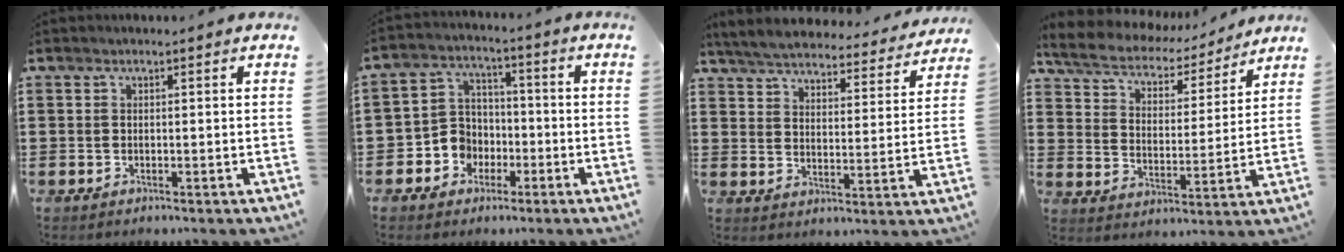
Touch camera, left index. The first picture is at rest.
{"total": 6.1, "force": [-2.1, 5.5, 1.6], "torque": [-0.056, 0.012, -0.043]}
{"total": 5.5, "force": [5.4, 0.1, 0.8], "torque": [-0.043, -0.039, 0.091]}
{"total": 5.4, "force": [5.2, 1.2, 1.2], "torque": [-0.050, -0.033, 0.085]}